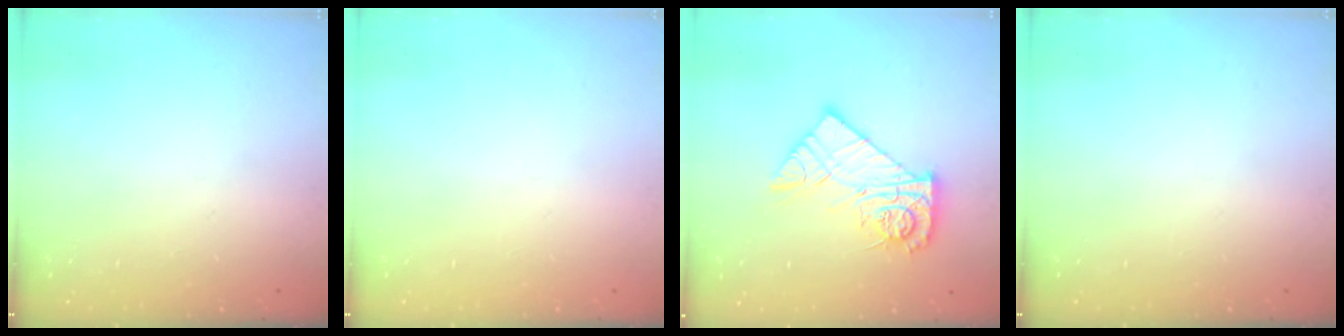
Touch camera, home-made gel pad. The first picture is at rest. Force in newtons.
{"total": 0.0}
{"total": 14.6, "press": 14.6, "slide": 1.4}
{"total": 0.0}